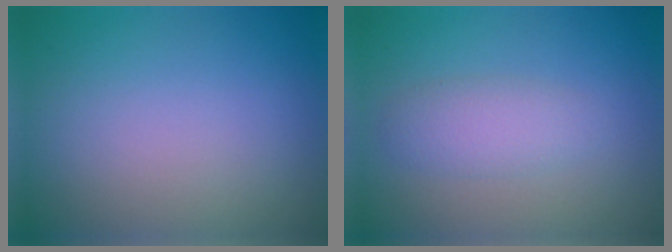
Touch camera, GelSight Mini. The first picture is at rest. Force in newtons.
{"total": 2.4, "press": 2.4, "slide": 0.1}